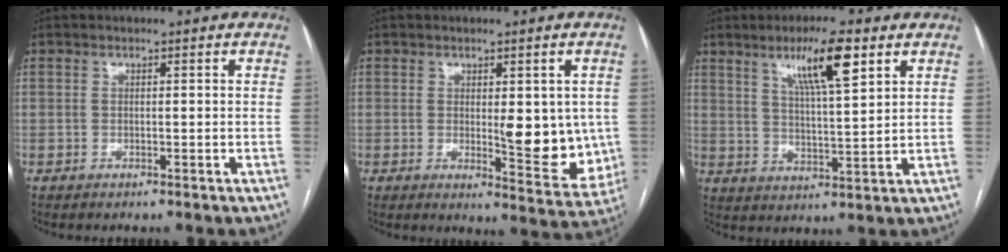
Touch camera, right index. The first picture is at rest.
{"total": 9.6, "force": [0.0, 3.2, 9.0], "torque": [-0.104, -0.019, 0.008]}
{"total": 9.7, "force": [5.4, 1.0, 8.0], "torque": [-0.142, 0.003, 0.093]}